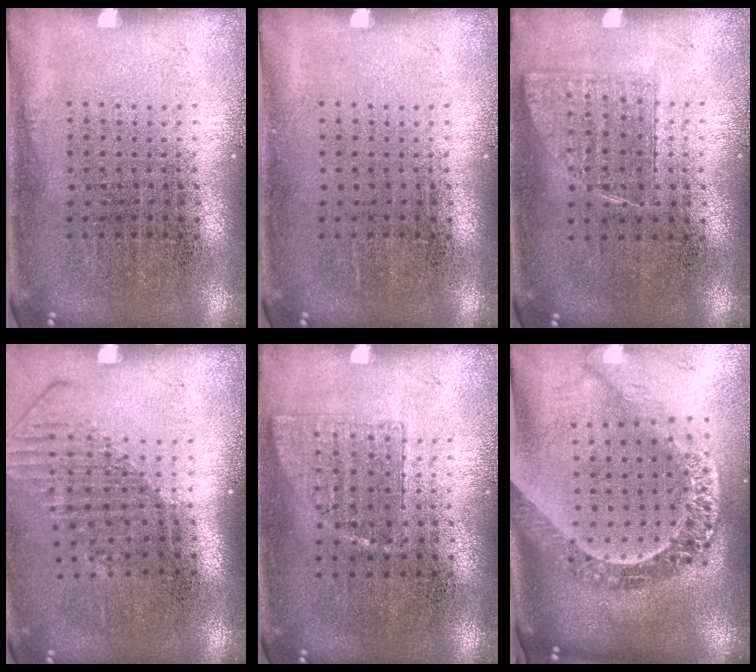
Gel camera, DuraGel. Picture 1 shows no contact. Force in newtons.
{"total": 0.0}
{"total": 0.8, "press": 0.7, "slide": 0.2}
{"total": 1.6, "press": 1.2, "slide": 1.0}
{"total": 0.7, "press": 0.7, "slide": 0.3}
{"total": 3.0, "press": 2.3, "slide": 1.9}